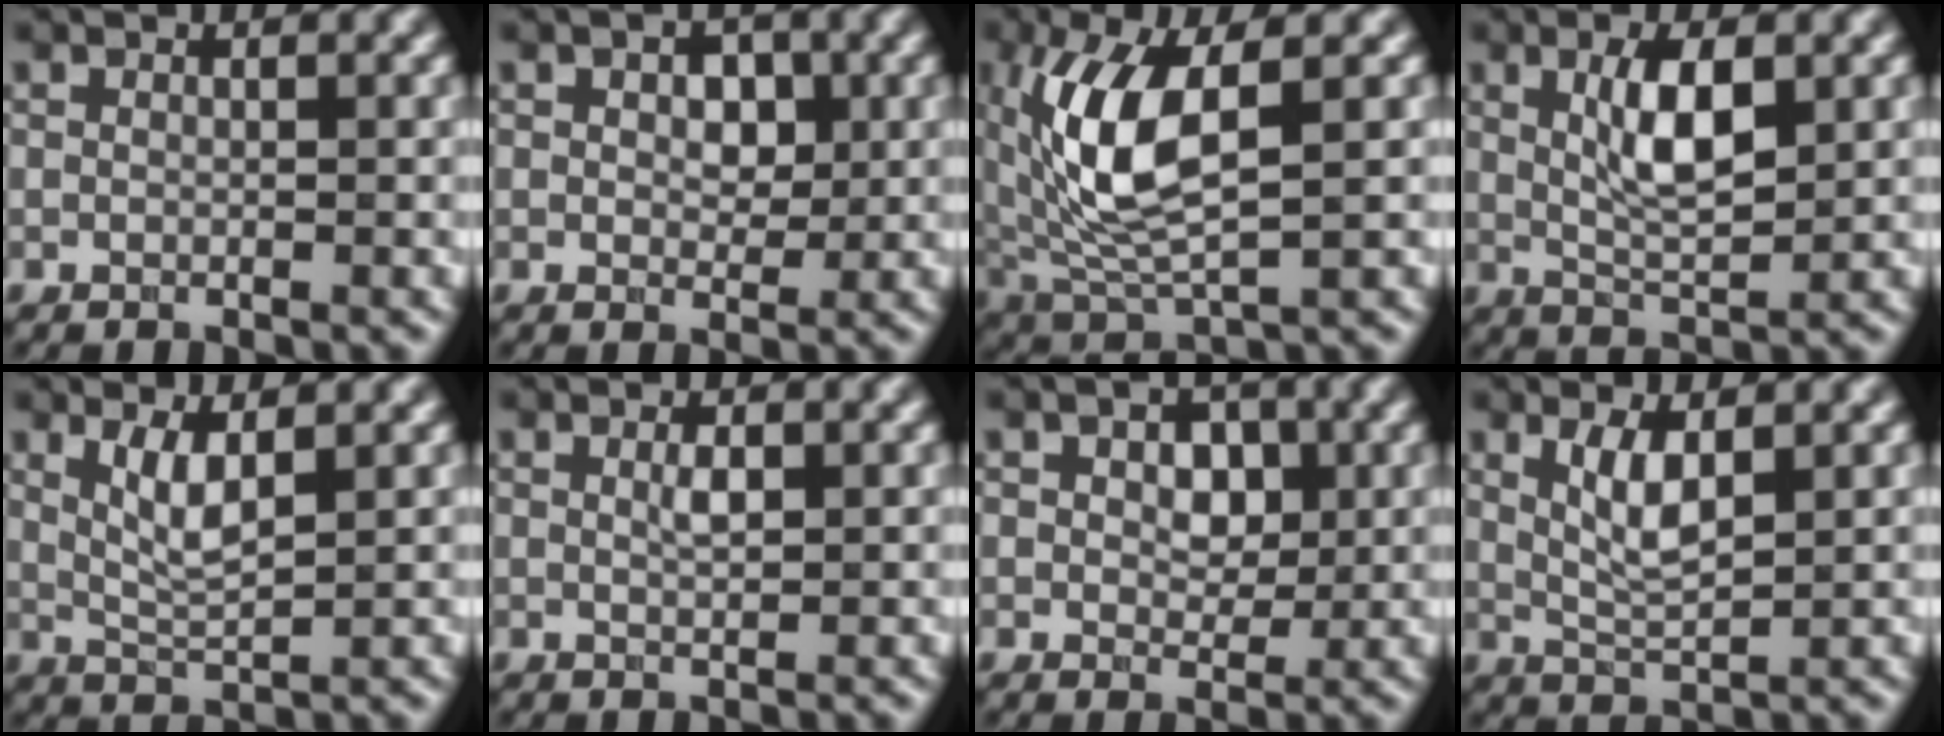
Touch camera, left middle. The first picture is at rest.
{"total": 2.0, "force": [0.4, 1.3, 1.5], "torque": [-0.027, 0.002, 0.015]}
{"total": 8.1, "force": [1.3, 3.2, 7.4], "torque": [-0.178, 0.001, 0.037]}
{"total": 4.1, "force": [0.9, 1.1, 3.8], "torque": [-0.084, 0.001, 0.027]}
{"total": 2.6, "force": [0.9, 0.5, 2.3], "torque": [-0.055, -0.005, 0.032]}
{"total": 0.7, "force": [0.1, 0.0, 0.7], "torque": [-0.023, 0.002, 0.011]}
{"total": 2.6, "force": [0.5, 1.8, 1.9], "torque": [-0.035, 0.005, 0.012]}
{"total": 2.8, "force": [0.9, 0.7, 2.6], "torque": [-0.062, -0.004, 0.030]}